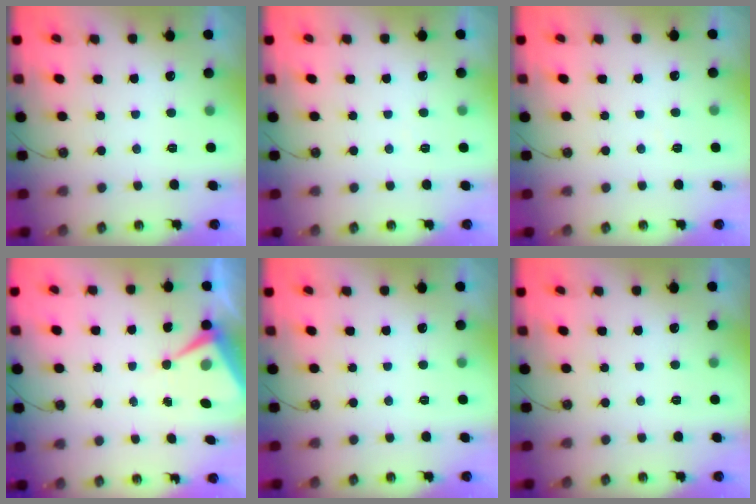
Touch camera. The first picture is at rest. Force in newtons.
{"total": 2.7, "press": 2.7, "slide": 0.5}
{"total": 3.5, "press": 3.4, "slide": 0.7}
{"total": 8.2, "press": 8.2, "slide": 0.1}
{"total": 0.0}
{"total": 0.0}